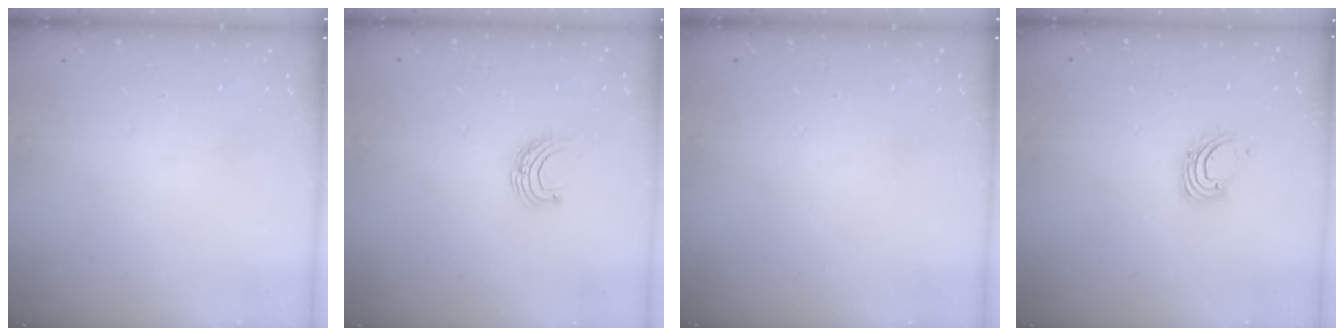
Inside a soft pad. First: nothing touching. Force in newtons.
{"total": 5.2, "press": 5.2, "slide": 0.5}
{"total": 0.0}
{"total": 3.1, "press": 3.1, "slide": 0.2}